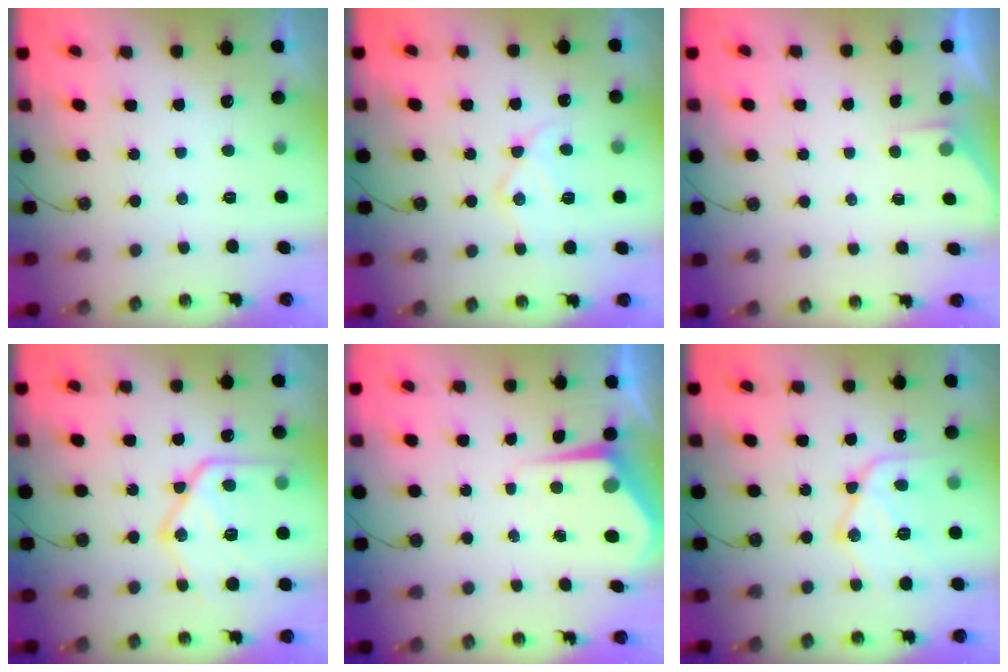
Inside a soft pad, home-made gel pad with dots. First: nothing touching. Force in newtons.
{"total": 13.1, "press": 13.1, "slide": 1.1}
{"total": 1.4, "press": 1.3, "slide": 0.2}
{"total": 21.2, "press": 21.1, "slide": 1.5}
{"total": 6.8, "press": 6.7, "slide": 0.4}
{"total": 16.0, "press": 16.0, "slide": 1.6}